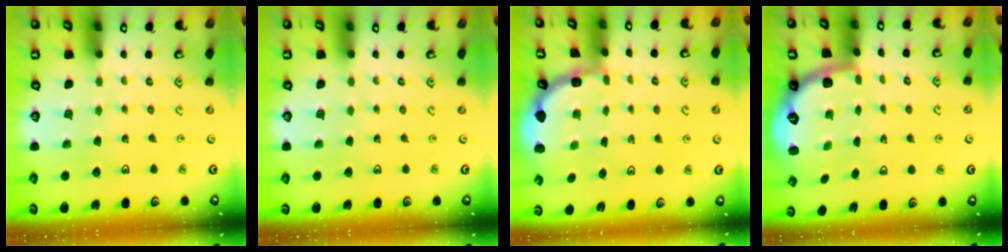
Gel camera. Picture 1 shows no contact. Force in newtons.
{"total": 0.0}
{"total": 1.9, "press": 1.9, "slide": 0.2}
{"total": 2.7, "press": 1.7, "slide": 2.1}